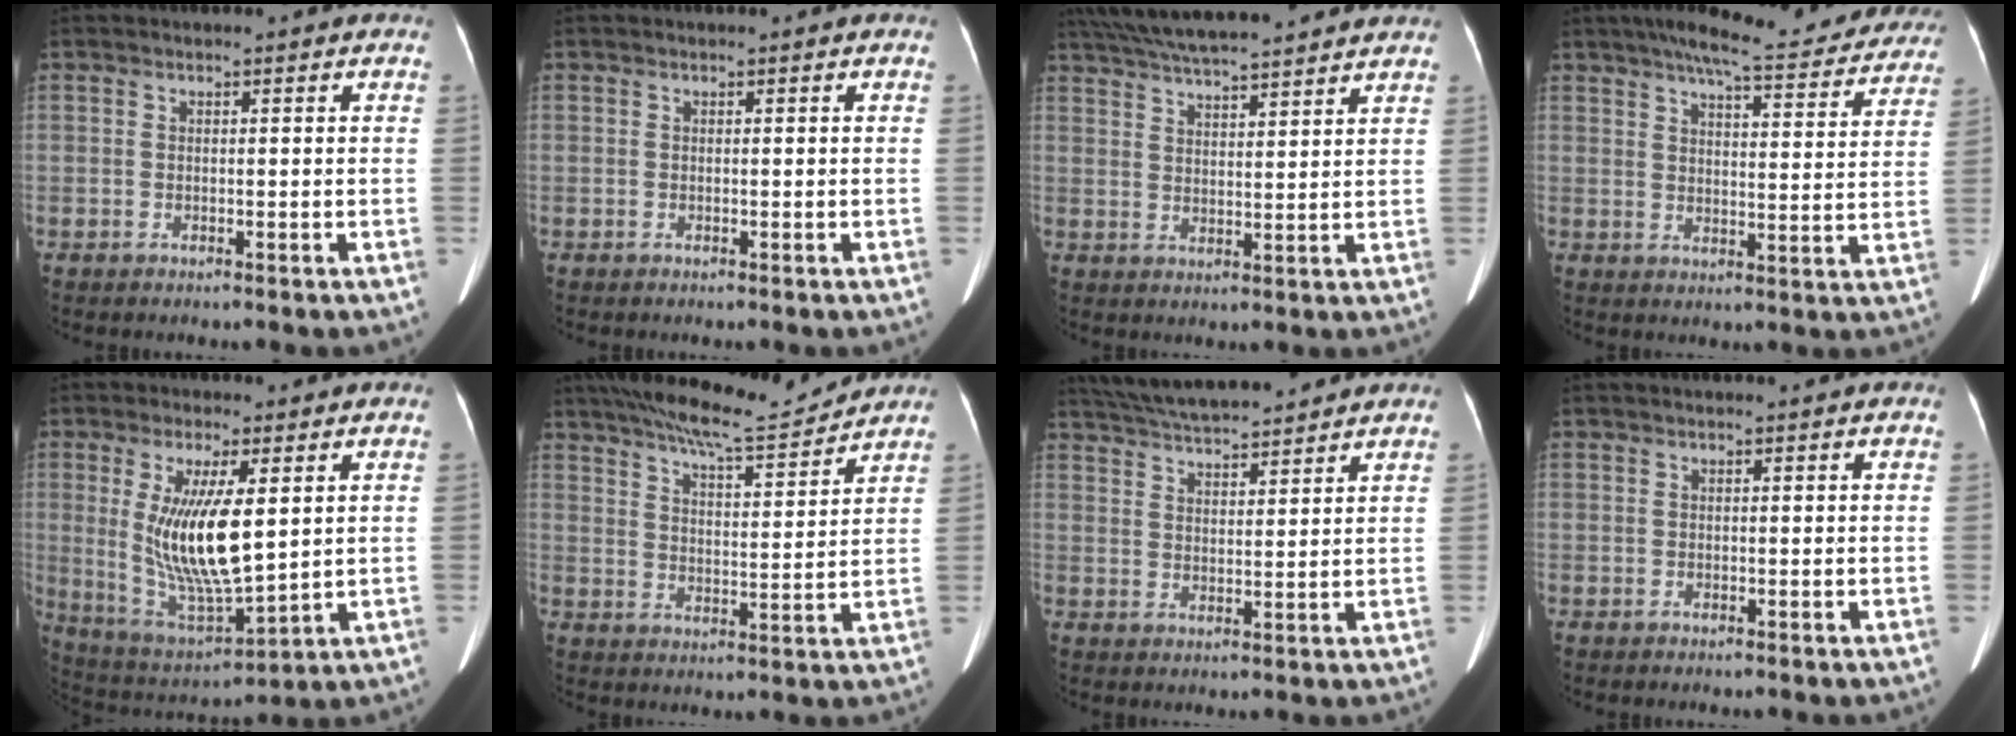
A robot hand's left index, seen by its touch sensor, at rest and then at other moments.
{"total": 0.0}
{"total": 16.1, "force": [14.4, 1.4, 7.0], "torque": [-0.130, 0.041, 0.219]}
{"total": 19.5, "force": [17.1, 3.4, 8.8], "torque": [-0.119, -0.001, 0.207]}
{"total": 13.1, "force": [2.2, 2.9, 12.6], "torque": [-0.254, -0.021, 0.049]}
{"total": 12.7, "force": [11.7, 0.6, 4.9], "torque": [-0.087, 0.001, 0.179]}
{"total": 13.1, "force": [11.9, 1.4, 5.1], "torque": [-0.097, 0.026, 0.192]}
{"total": 1.3, "force": [1.1, 0.1, 0.6], "torque": [-0.009, 0.013, 0.017]}